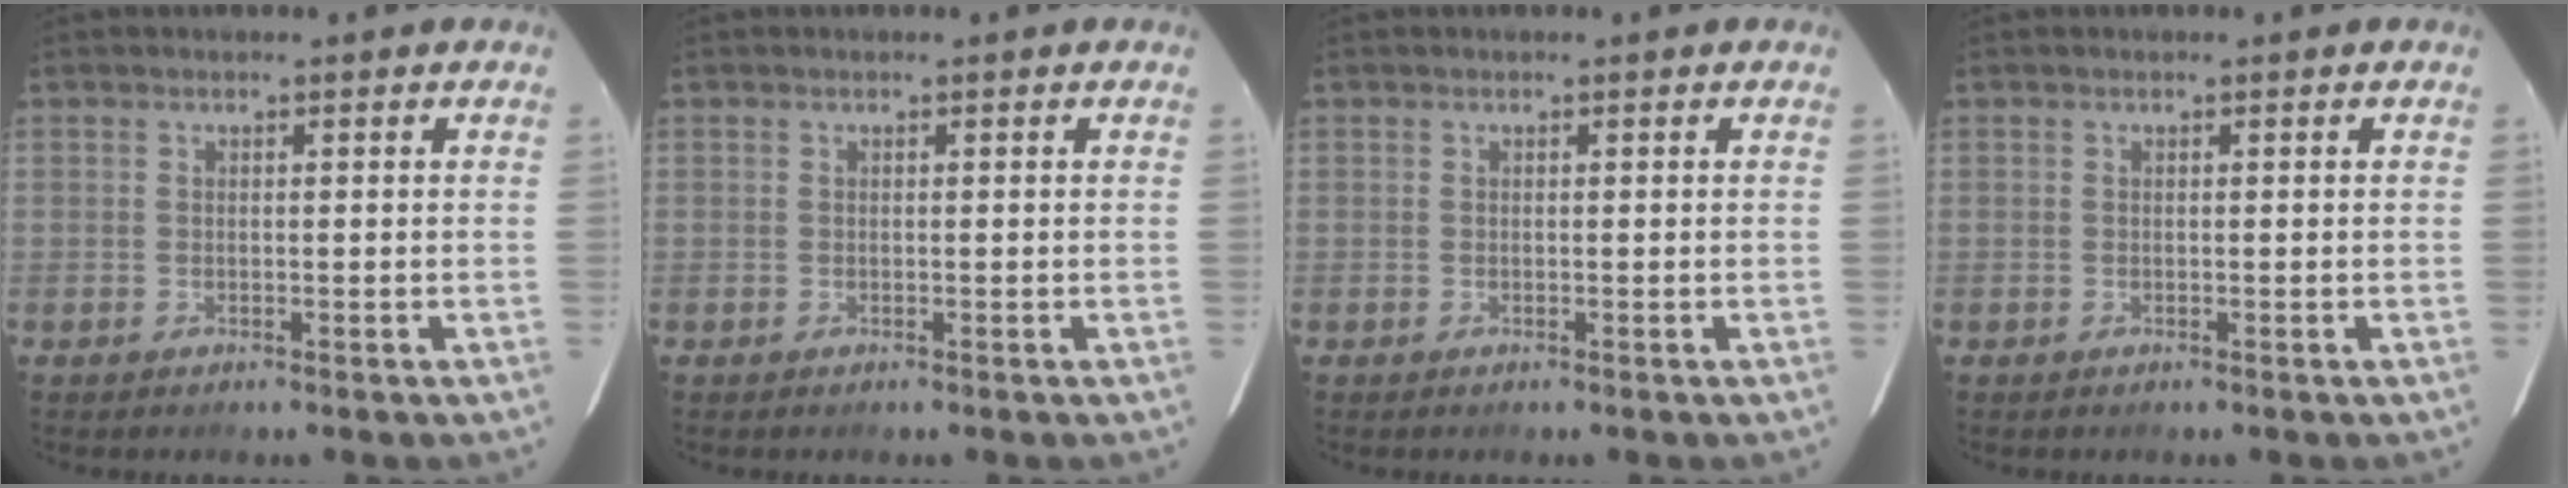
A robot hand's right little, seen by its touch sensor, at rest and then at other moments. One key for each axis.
{"total": 0.0}
{"total": 0.0}
{"total": 0.0}